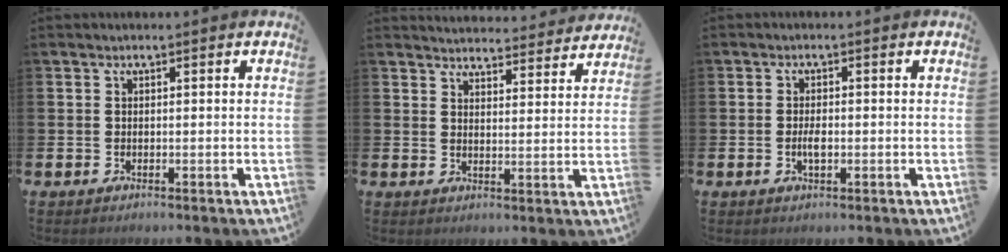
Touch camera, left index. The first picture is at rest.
{"total": 4.7, "force": [4.7, 0.6, 0.0], "torque": [-0.001, -0.039, 0.081]}
{"total": 2.1, "force": [-0.3, 0.9, 1.9], "torque": [-0.030, -0.001, -0.008]}